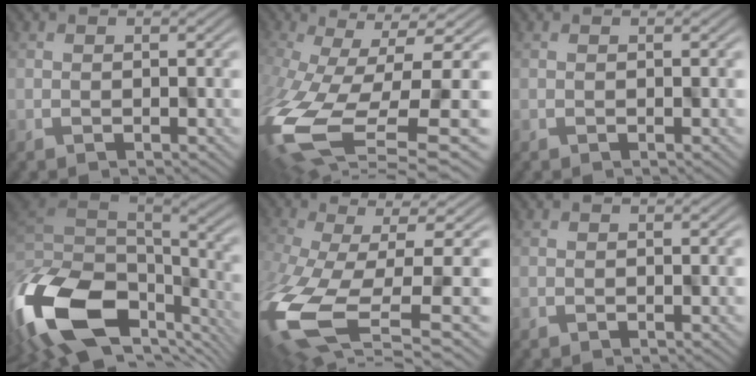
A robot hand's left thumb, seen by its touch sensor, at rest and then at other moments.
{"total": 13.5, "force": [-0.7, 4.6, 12.6], "torque": [-0.291, -0.038, 0.010]}
{"total": 0.0}
{"total": 15.7, "force": [-3.3, 7.7, 13.2], "torque": [-0.304, -0.042, -0.033]}
{"total": 11.9, "force": [-1.4, 4.7, 10.8], "torque": [-0.267, -0.037, -0.009]}
{"total": 0.0}